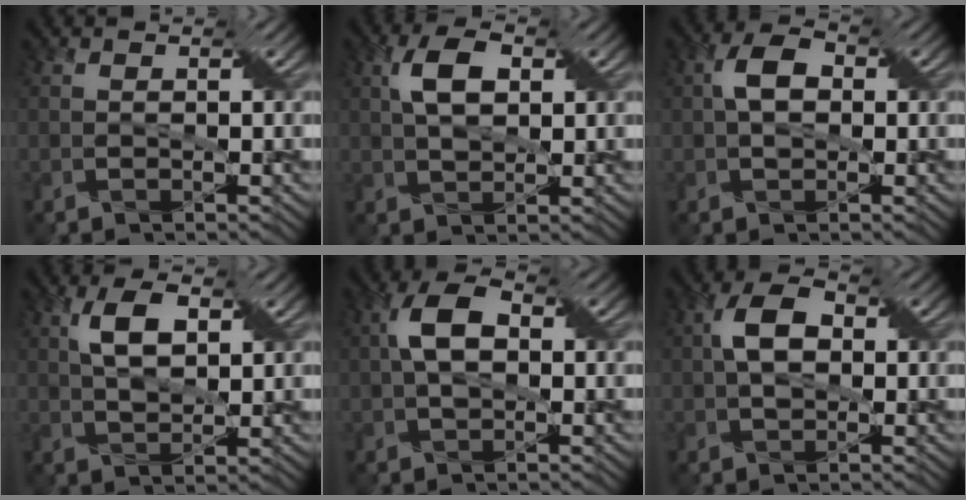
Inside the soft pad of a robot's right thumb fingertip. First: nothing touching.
{"total": 5.4, "force": [1.7, 2.6, 4.3], "torque": [-0.086, 0.011, 0.029]}
{"total": 4.3, "force": [0.5, 2.7, 3.3], "torque": [-0.066, 0.007, 0.003]}
{"total": 4.7, "force": [2.0, 2.0, 3.8], "torque": [-0.075, 0.007, 0.037]}
{"total": 6.4, "force": [0.7, 3.6, 5.2], "torque": [-0.108, 0.012, 0.005]}
{"total": 5.5, "force": [0.6, 3.3, 4.3], "torque": [-0.085, 0.010, 0.003]}